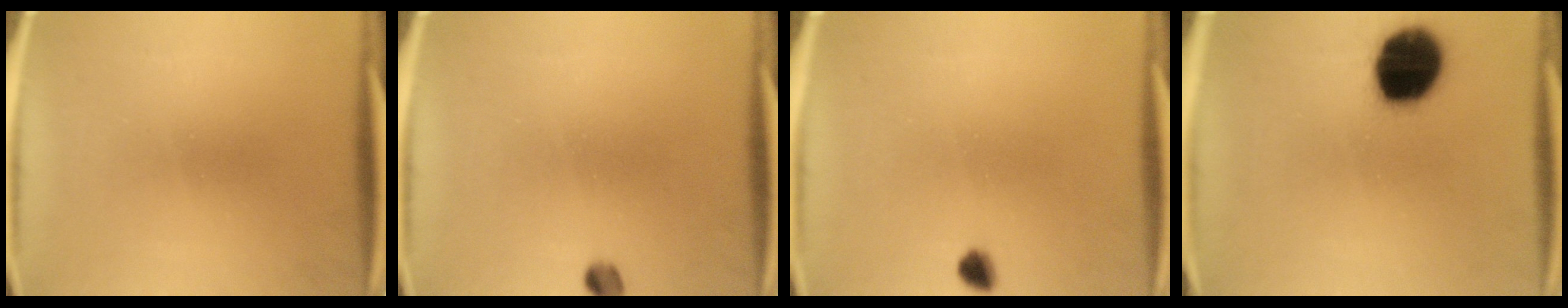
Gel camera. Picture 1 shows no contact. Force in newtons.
{"total": 2.0}
{"total": 2.4}
{"total": 18.2}